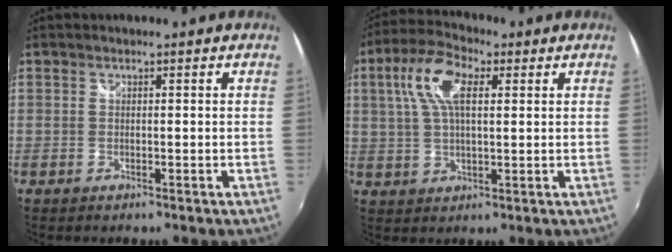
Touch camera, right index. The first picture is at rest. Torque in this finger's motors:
{"motor_torque": [0.56, -0.09, 0.41, 0.15]}